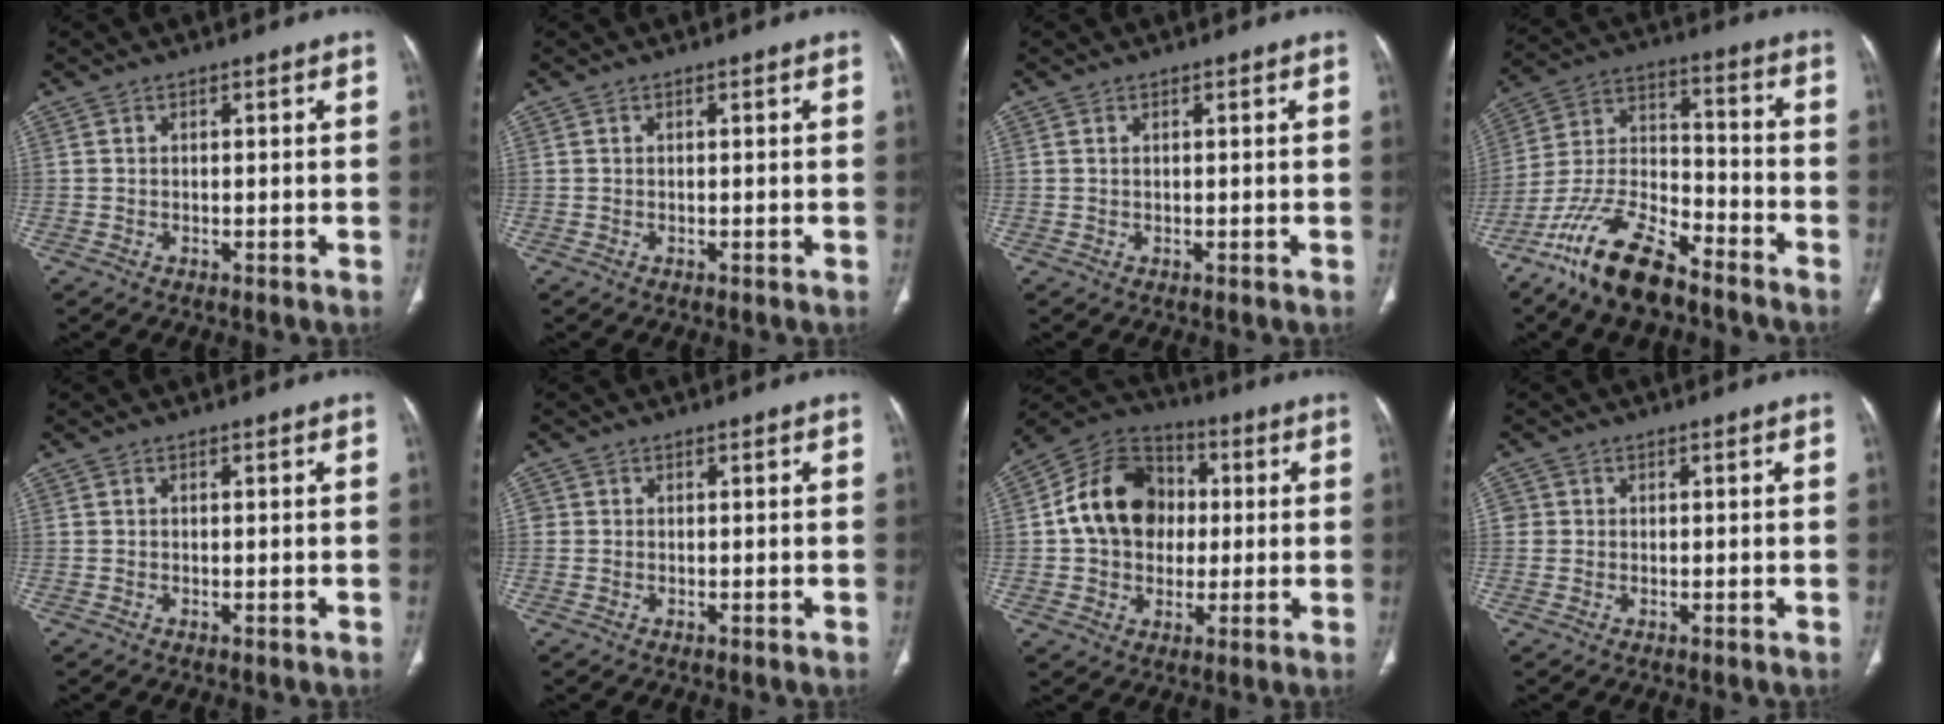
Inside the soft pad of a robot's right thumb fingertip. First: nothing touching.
{"total": 0.0}
{"total": 0.0}
{"total": 16.0, "force": [-11.7, 5.8, 9.2], "torque": [-0.169, 0.070, -0.220]}
{"total": 0.0}
{"total": 0.9, "force": [0.0, 0.9, 0.1], "torque": [0.005, 0.004, 0.000]}
{"total": 15.9, "force": [1.1, 12.7, 9.5], "torque": [-0.131, 0.024, 0.012]}
{"total": 1.6, "force": [0.1, 1.6, 0.2], "torque": [0.008, 0.005, 0.000]}